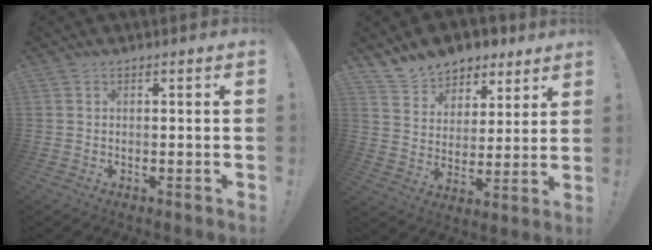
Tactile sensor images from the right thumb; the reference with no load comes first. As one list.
[{"total": 11.0, "force": [9.0, 6.0, 1.6], "torque": [-0.040, -0.067, 0.174]}]